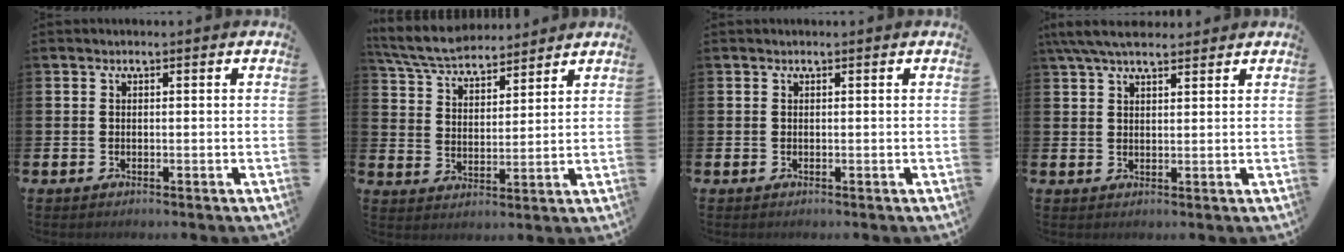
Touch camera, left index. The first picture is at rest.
{"total": 6.3, "force": [6.1, 1.4, 1.2], "torque": [-0.050, -0.030, 0.109]}
{"total": 0.0}
{"total": 5.9, "force": [5.0, 1.8, 2.5], "torque": [-0.058, -0.014, 0.093]}